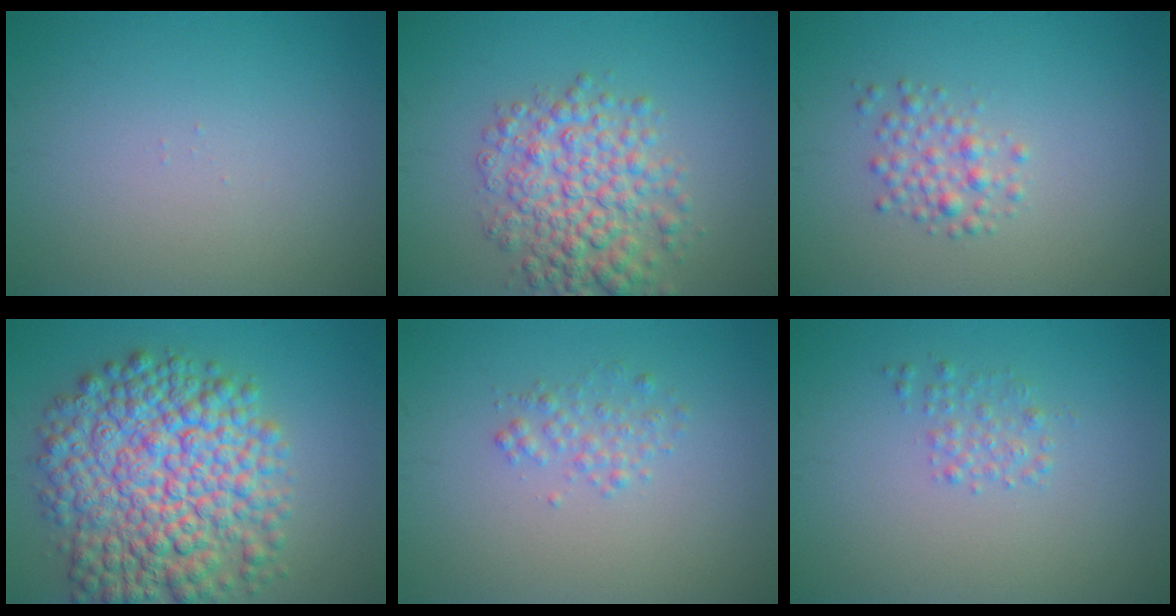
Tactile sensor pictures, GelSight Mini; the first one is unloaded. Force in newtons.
{"total": 6.0, "press": 6.0, "slide": 0.1}
{"total": 2.1, "press": 2.1, "slide": 0.1}
{"total": 11.7, "press": 11.7, "slide": 0.3}
{"total": 1.5, "press": 1.5, "slide": 0.0}
{"total": 1.4, "press": 1.4, "slide": 0.1}